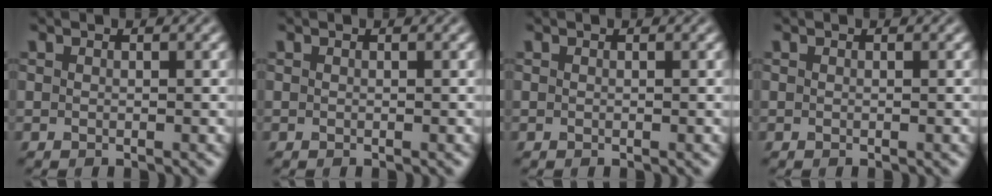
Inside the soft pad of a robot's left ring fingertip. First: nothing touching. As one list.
[{"total": 0.0}, {"total": 0.0}, {"total": 0.0}]